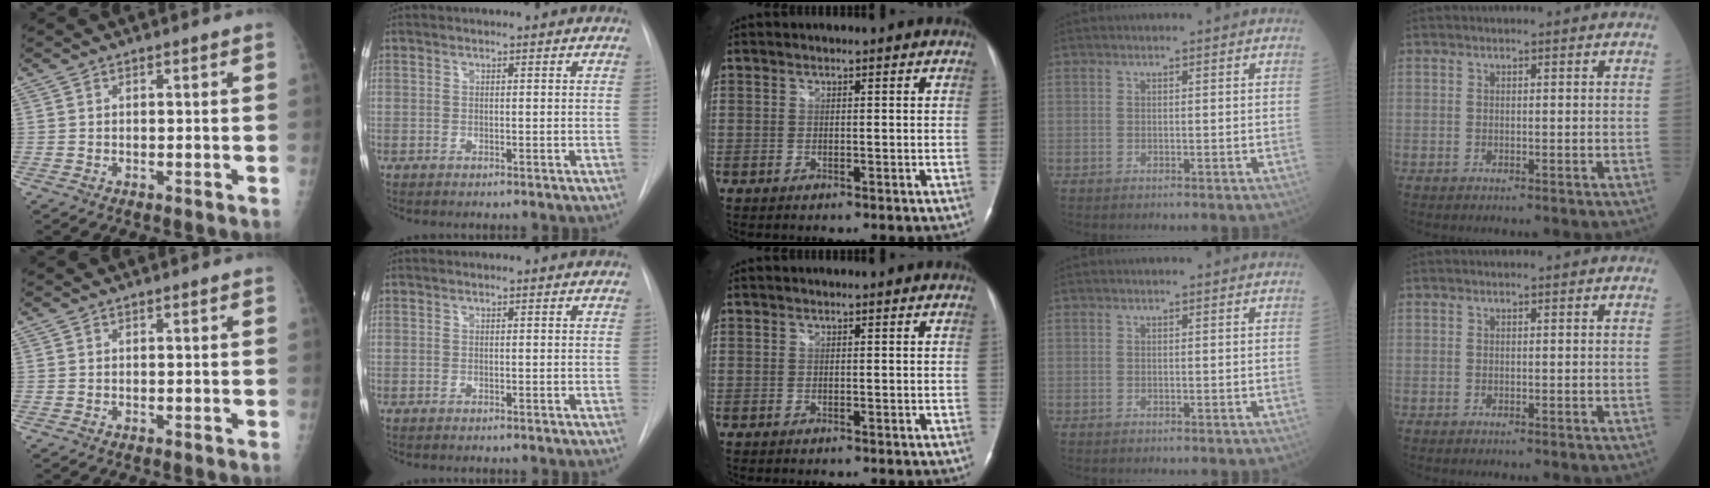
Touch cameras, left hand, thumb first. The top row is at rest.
{}